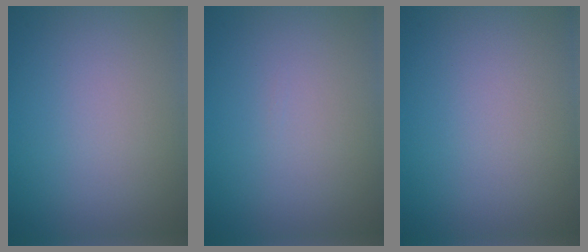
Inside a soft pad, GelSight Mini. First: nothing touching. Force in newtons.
{"total": 0.0}
{"total": 0.0}